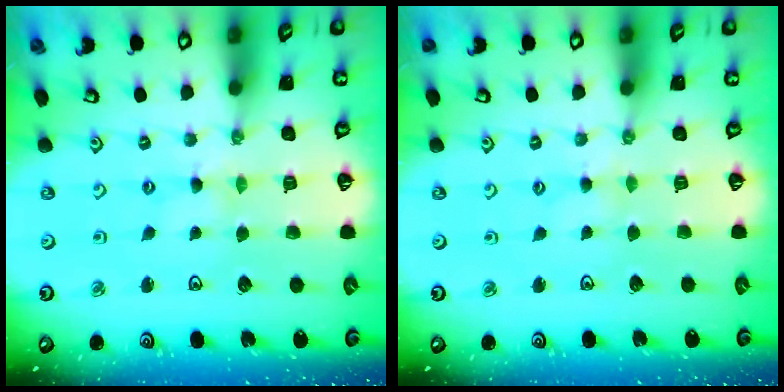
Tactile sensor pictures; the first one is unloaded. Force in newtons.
{"total": 1.7, "press": 1.7, "slide": 0.2}